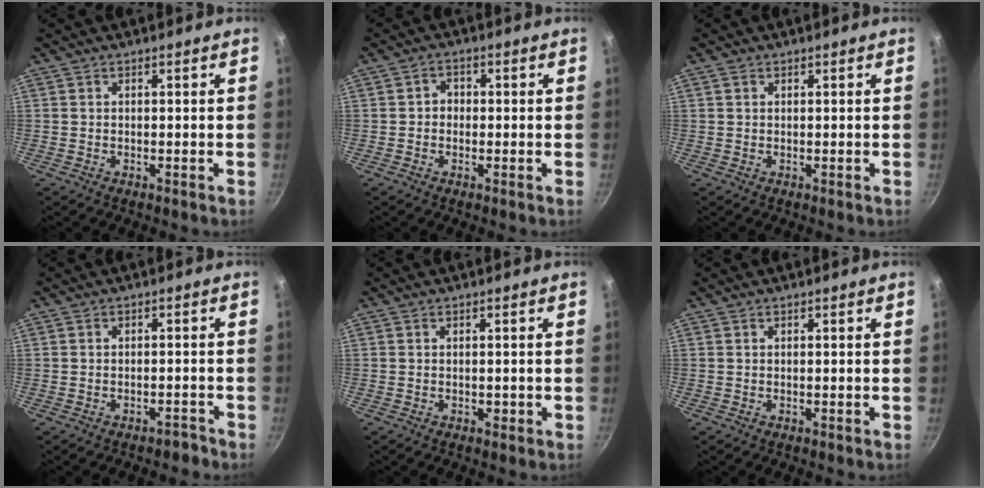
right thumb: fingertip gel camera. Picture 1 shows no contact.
{"total": 2.5, "force": [-0.2, 2.2, 1.2], "torque": [-0.003, 0.008, -0.005]}
{"total": 0.9, "force": [0.4, 0.7, 0.4], "torque": [-0.005, 0.001, 0.006]}
{"total": 1.9, "force": [-1.6, 0.8, 0.6], "torque": [0.006, 0.028, -0.011]}
{"total": 1.0, "force": [-0.2, 0.7, 0.7], "torque": [-0.006, 0.002, -0.004]}
{"total": 0.0}